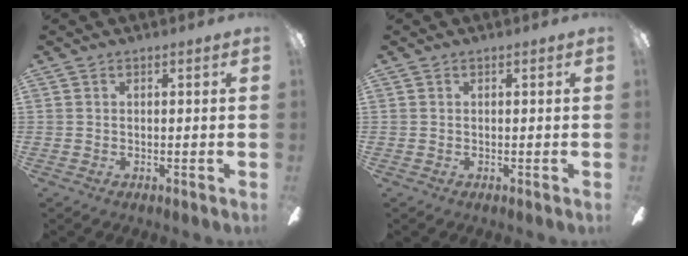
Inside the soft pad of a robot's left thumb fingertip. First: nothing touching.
{"total": 0.0}